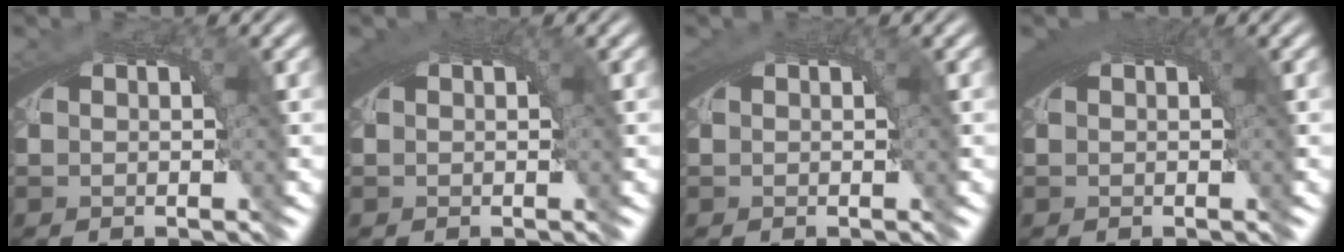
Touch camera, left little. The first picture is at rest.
{"total": 1.6, "force": [0.6, 0.2, 1.5], "torque": [-0.021, 0.005, 0.010]}
{"total": 0.6, "force": [0.2, -0.1, 0.5], "torque": [-0.008, 0.002, 0.005]}
{"total": 2.4, "force": [1.0, 0.6, 2.1], "torque": [-0.026, 0.008, 0.014]}